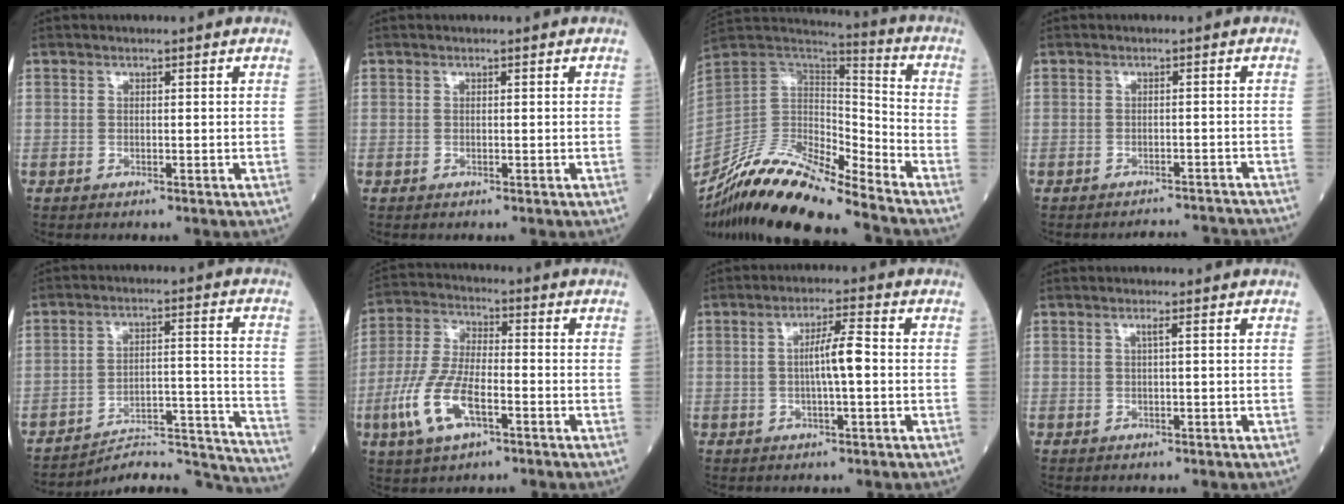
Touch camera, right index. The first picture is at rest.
{"total": 0.0}
{"total": 18.1, "force": [-15.5, 2.3, 9.1], "torque": [-0.172, 0.016, -0.290]}
{"total": 6.6, "force": [-6.6, 0.3, 0.3], "torque": [0.002, 0.002, -0.073]}
{"total": 17.4, "force": [-17.2, -1.2, 2.0], "torque": [-0.001, 0.033, -0.243]}
{"total": 10.9, "force": [-4.1, 4.0, 9.3], "torque": [-0.208, -0.004, -0.079]}
{"total": 5.2, "force": [-0.1, 0.4, 5.2], "torque": [-0.092, 0.009, -0.004]}
{"total": 0.7, "force": [0.2, -0.2, 0.7], "torque": [-0.017, 0.000, 0.007]}